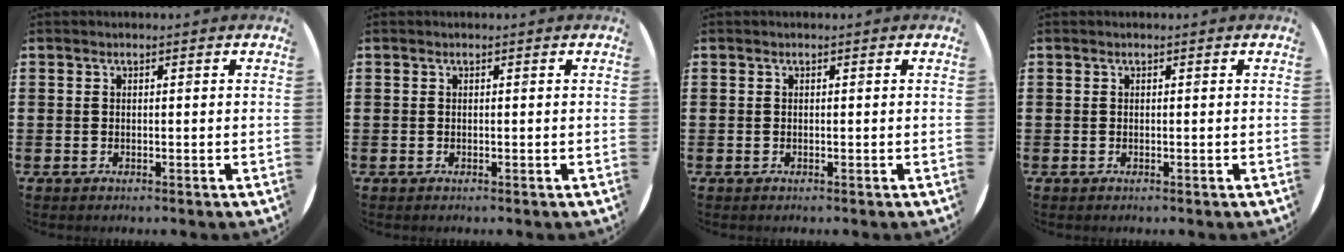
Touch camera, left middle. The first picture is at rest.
{"total": 0.0}
{"total": 0.0}
{"total": 0.0}